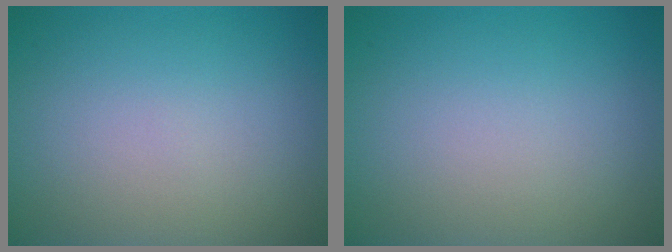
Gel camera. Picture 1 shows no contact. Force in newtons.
{"total": 0.0}